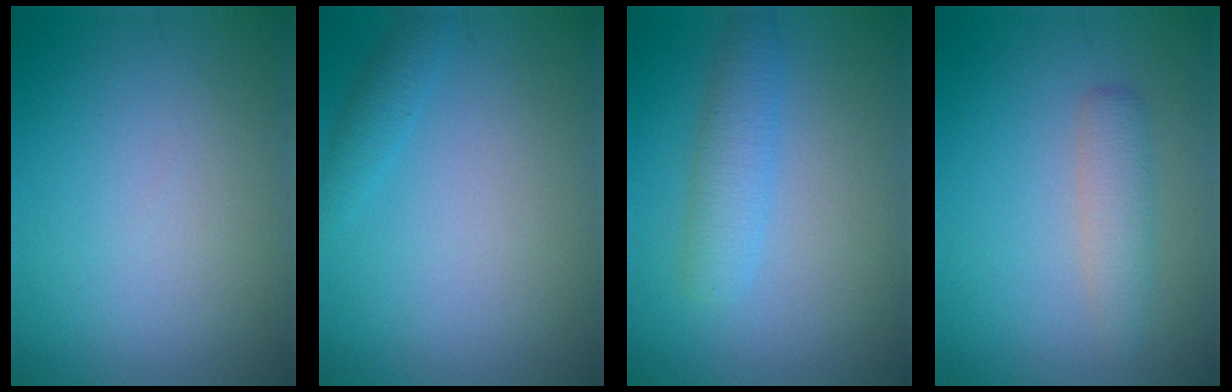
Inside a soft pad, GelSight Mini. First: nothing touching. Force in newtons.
{"total": 1.3, "press": 1.3, "slide": 0.1}
{"total": 2.8, "press": 2.8, "slide": 0.1}
{"total": 2.2, "press": 2.2, "slide": 0.0}